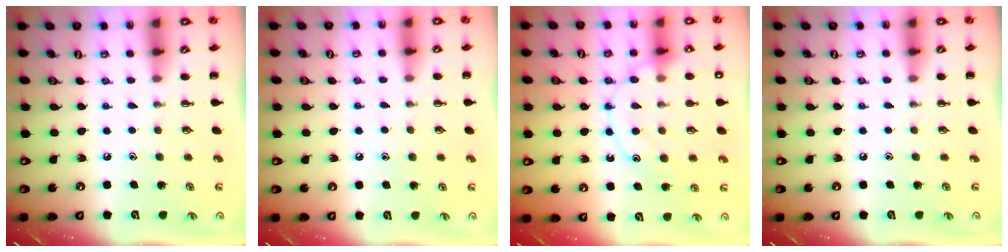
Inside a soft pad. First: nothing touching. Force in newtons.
{"total": 5.5, "press": 5.4, "slide": 1.3}
{"total": 13.8, "press": 13.8, "slide": 0.9}
{"total": 3.6, "press": 3.4, "slide": 1.3}